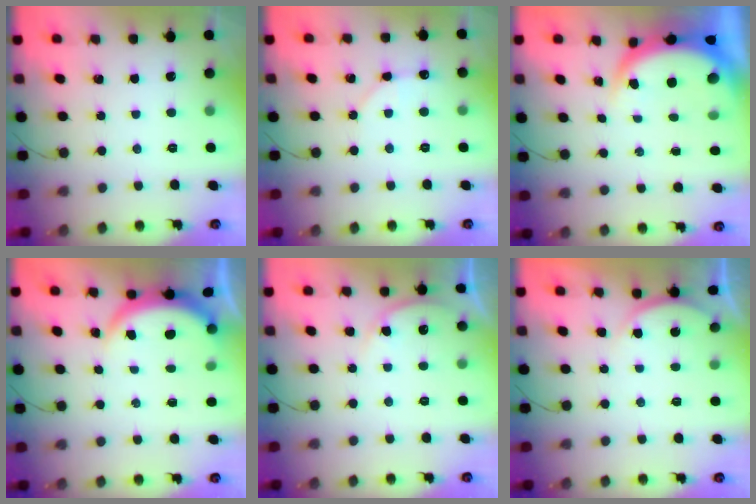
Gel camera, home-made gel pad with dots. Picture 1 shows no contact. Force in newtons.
{"total": 5.2, "press": 4.7, "slide": 2.2}
{"total": 5.5, "press": 5.5, "slide": 0.8}
{"total": 4.0, "press": 4.0, "slide": 0.3}
{"total": 4.2, "press": 4.1, "slide": 0.5}
{"total": 4.1, "press": 4.1, "slide": 0.5}